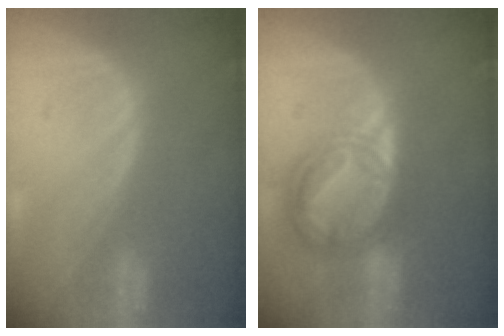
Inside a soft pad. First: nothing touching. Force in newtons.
{"total": 9.2, "press": 9.1, "slide": 0.6}